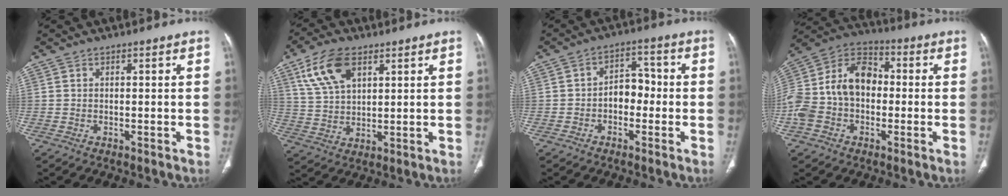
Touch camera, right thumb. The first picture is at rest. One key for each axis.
{"total": 10.6, "fx": 5.3, "fy": 5.7, "fz": 7.2, "tx": -0.132, "ty": -0.011, "tz": 0.110}
{"total": 5.7, "fx": -1.2, "fy": 4.1, "fz": 3.8, "tx": -0.031, "ty": 0.027, "tz": -0.030}
{"total": 16.8, "fx": -1.2, "fy": 11.9, "fz": 11.7, "tx": -0.220, "ty": 0.047, "tz": -0.030}